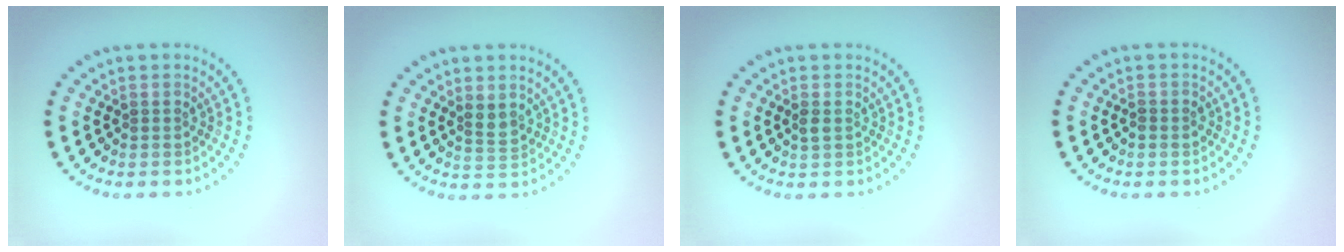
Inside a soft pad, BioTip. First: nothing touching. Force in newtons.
{"total": 1.7, "press": 1.5, "slide": 0.9}
{"total": 0.9, "press": 0.9, "slide": 0.1}
{"total": 0.8, "press": 0.8, "slide": 0.2}